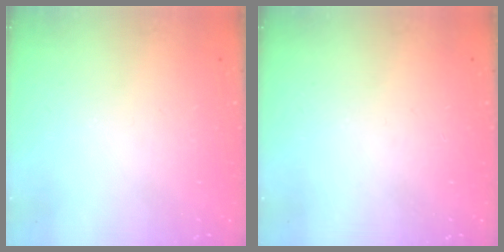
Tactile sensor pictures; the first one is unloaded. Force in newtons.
{"total": 0.0}